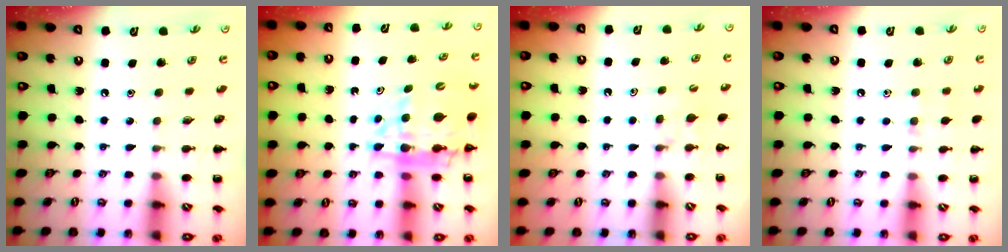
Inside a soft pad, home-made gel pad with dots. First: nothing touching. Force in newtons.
{"total": 14.0, "press": 13.5, "slide": 3.7}
{"total": 4.5, "press": 4.3, "slide": 1.4}
{"total": 6.1, "press": 5.6, "slide": 2.4}